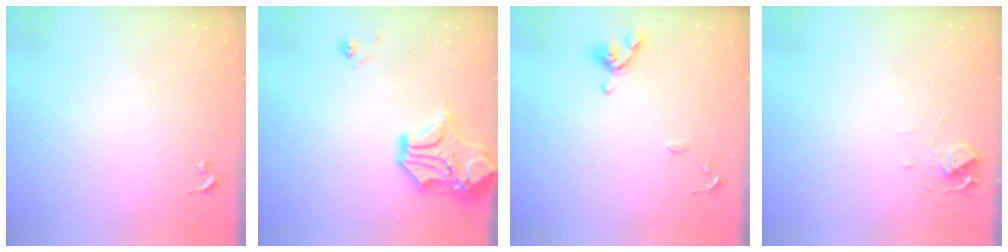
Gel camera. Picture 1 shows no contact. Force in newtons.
{"total": 16.2, "press": 16.0, "slide": 2.6}
{"total": 10.3, "press": 10.2, "slide": 1.3}
{"total": 6.1, "press": 6.0, "slide": 0.4}